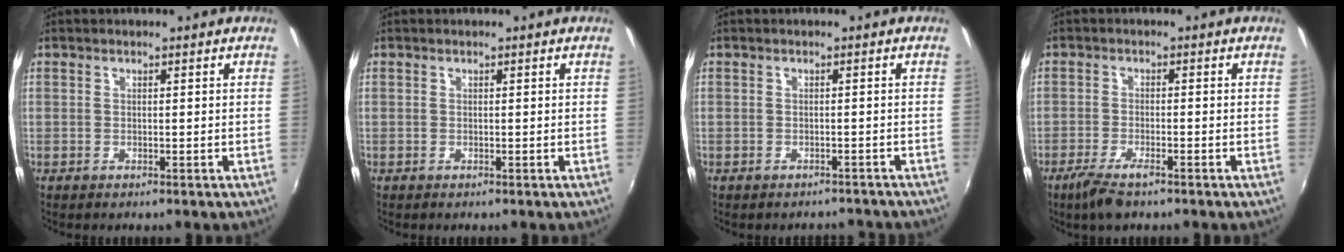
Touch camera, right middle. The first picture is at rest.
{"total": 0.0}
{"total": 4.4, "force": [-4.1, 1.5, 0.9], "torque": [-0.014, -0.002, -0.045]}
{"total": 5.3, "force": [-3.8, 1.1, 3.6], "torque": [-0.088, -0.013, -0.072]}